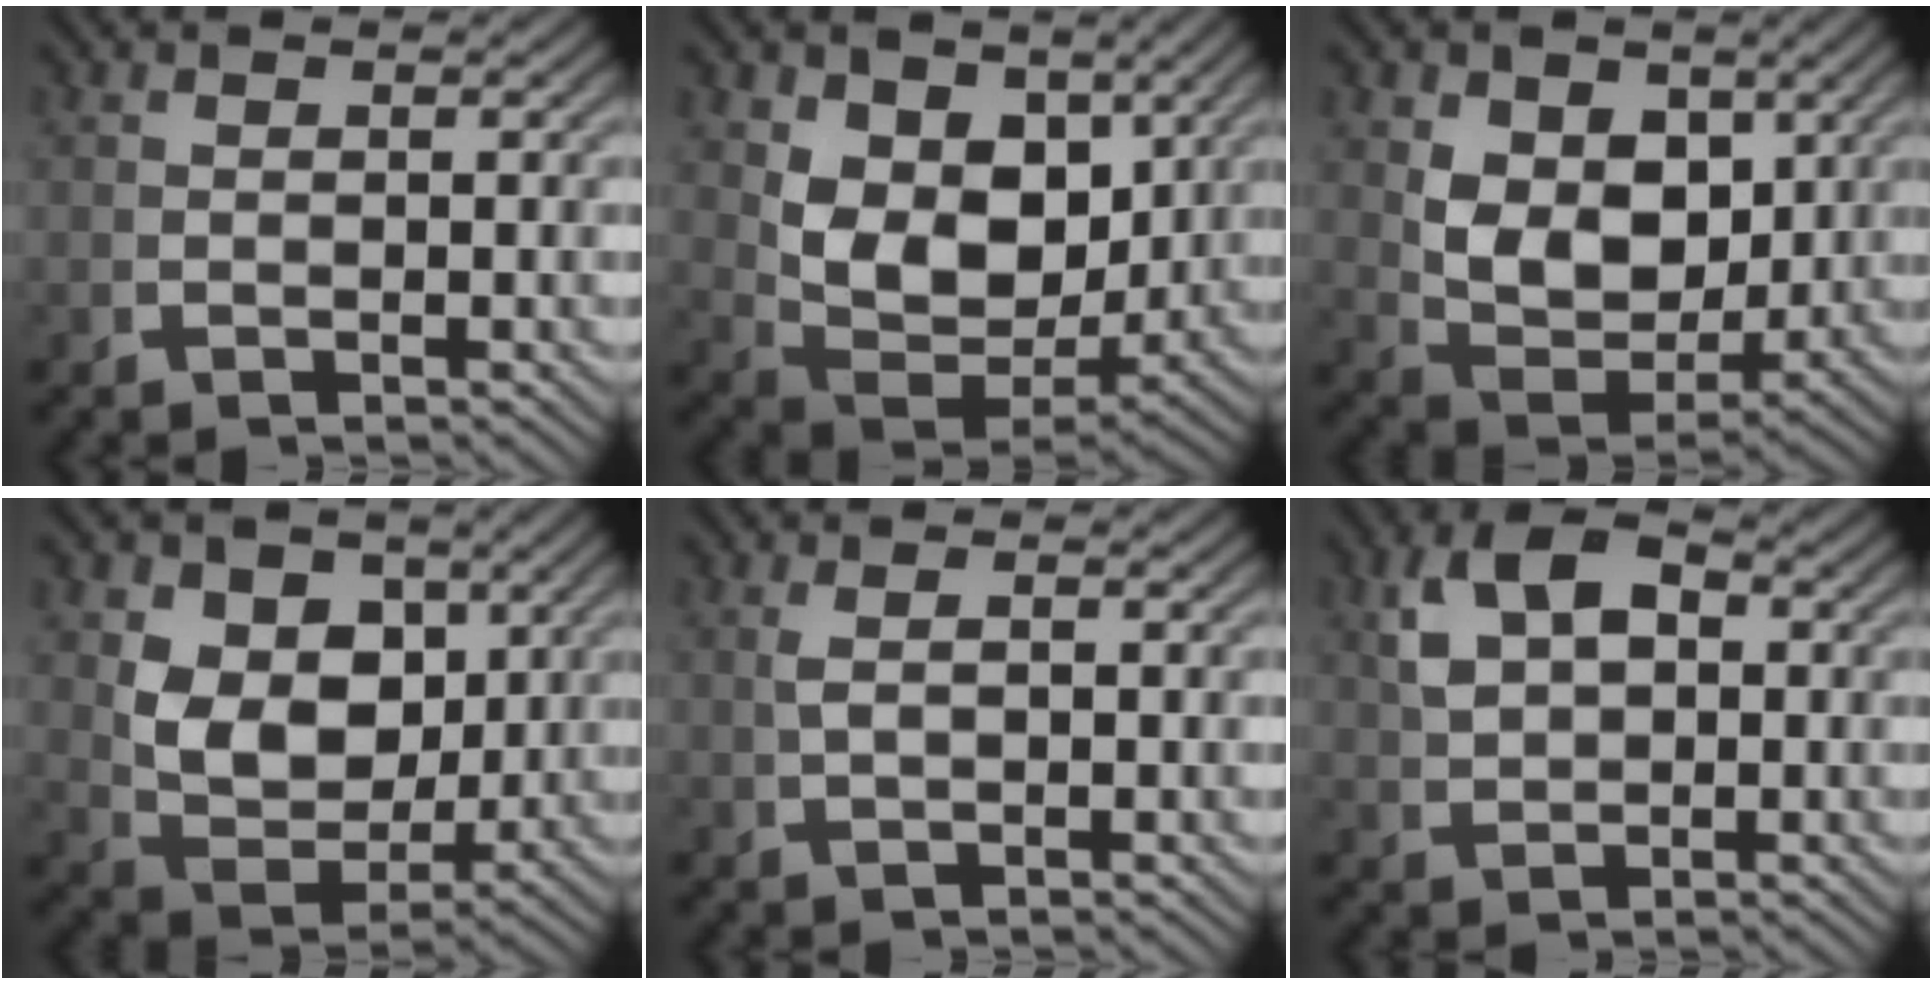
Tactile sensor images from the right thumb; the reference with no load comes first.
{"total": 9.3, "force": [1.0, 6.2, 6.8], "torque": [-0.160, -0.059, 0.040]}
{"total": 7.8, "force": [1.2, 5.2, 5.6], "torque": [-0.127, -0.047, 0.041]}
{"total": 8.7, "force": [1.3, 6.1, 6.1], "torque": [-0.133, -0.043, 0.039]}
{"total": 1.2, "force": [0.4, -0.2, 1.0], "torque": [-0.022, 0.004, 0.016]}
{"total": 5.3, "force": [1.7, 3.2, 3.9], "torque": [-0.074, -0.001, 0.041]}